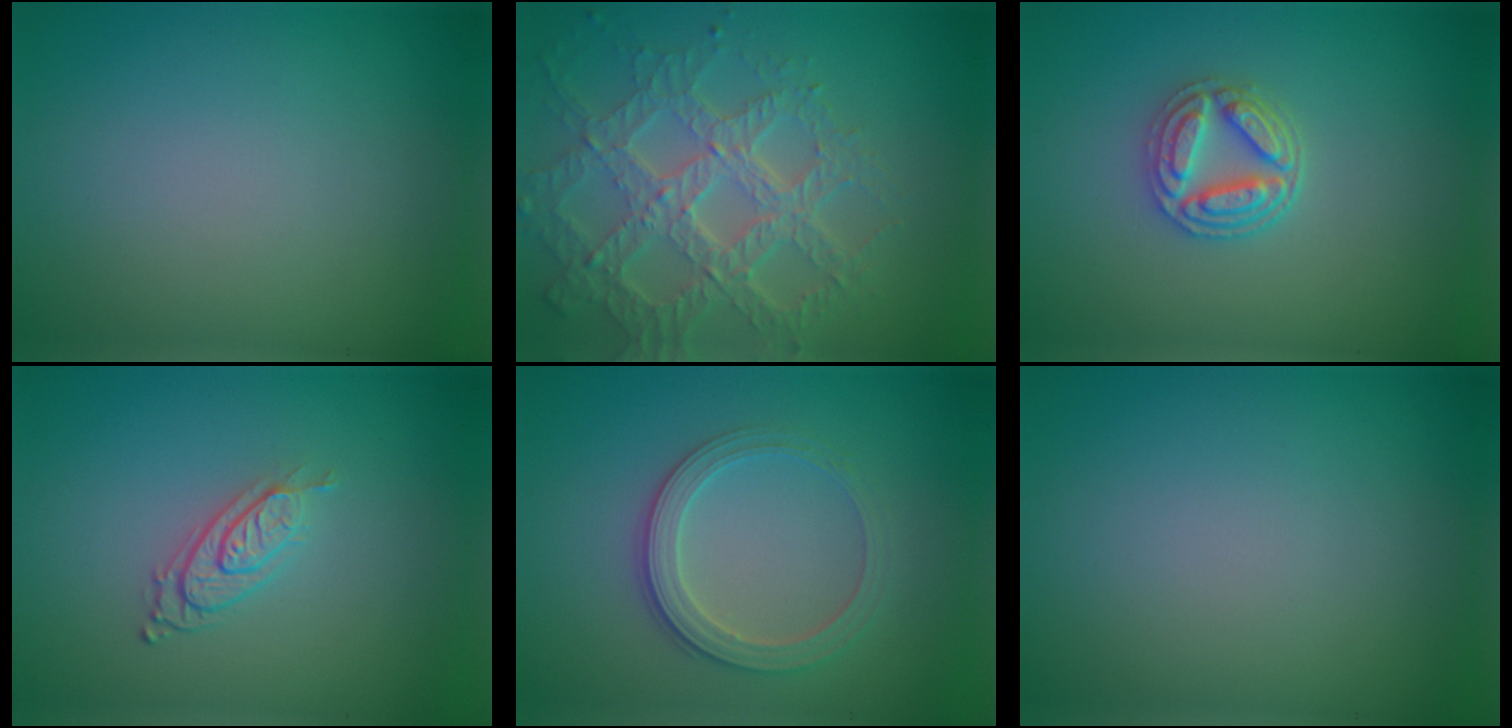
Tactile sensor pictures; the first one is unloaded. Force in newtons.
{"total": 7.2, "press": 5.0, "slide": 5.1}
{"total": 3.7, "press": 3.3, "slide": 1.7}
{"total": 2.9, "press": 1.9, "slide": 2.2}
{"total": 2.9, "press": 2.8, "slide": 0.7}
{"total": 0.0}